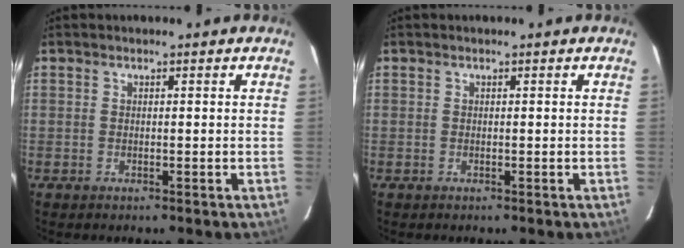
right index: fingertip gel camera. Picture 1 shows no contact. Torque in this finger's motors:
{"motor_torque": [0.00, 0.00, 0.00, 0.00]}